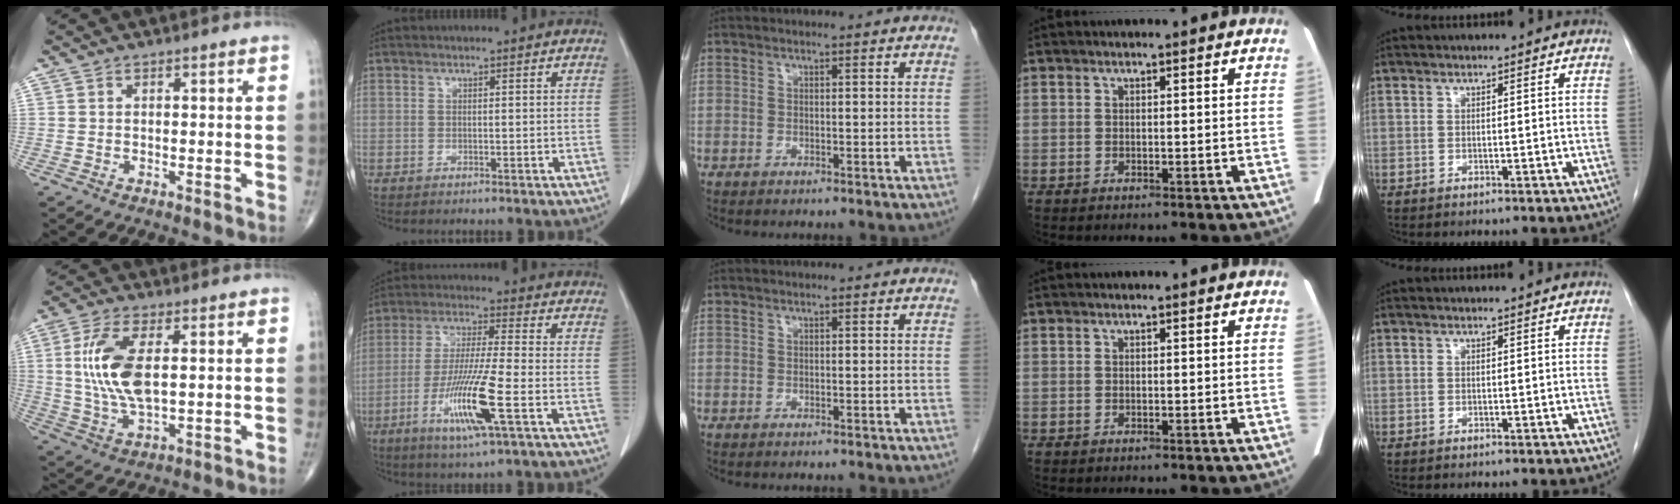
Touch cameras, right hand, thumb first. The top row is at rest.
{"thumb": {"total": 12.4, "force": [1.9, 5.4, 11.0], "torque": [-0.234, -0.007, 0.042]}, "index": {"total": 12.4, "force": [-4.5, 0.0, 11.5], "torque": [-0.229, -0.023, -0.088]}}